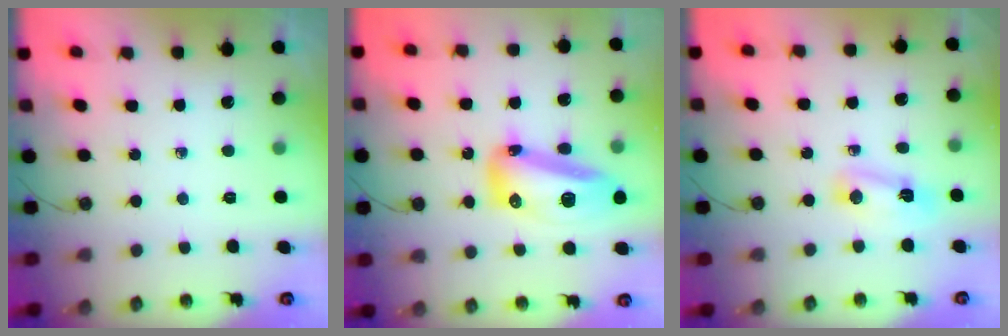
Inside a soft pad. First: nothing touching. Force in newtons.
{"total": 16.4, "press": 16.3, "slide": 1.7}
{"total": 4.4, "press": 4.4, "slide": 0.3}